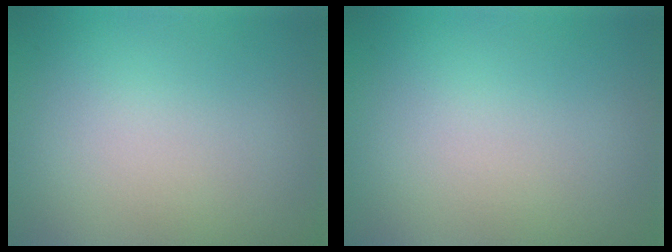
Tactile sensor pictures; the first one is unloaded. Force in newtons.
{"total": 0.0}